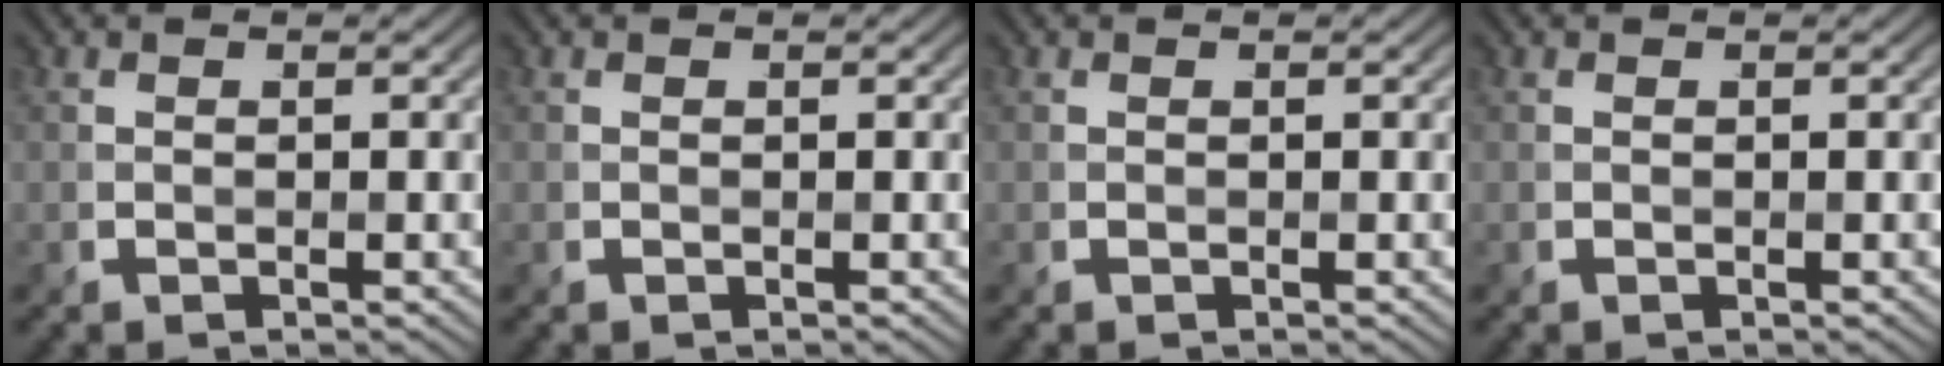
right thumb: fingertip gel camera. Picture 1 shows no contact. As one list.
[{"total": 0.0}, {"total": 0.0}, {"total": 0.0}]